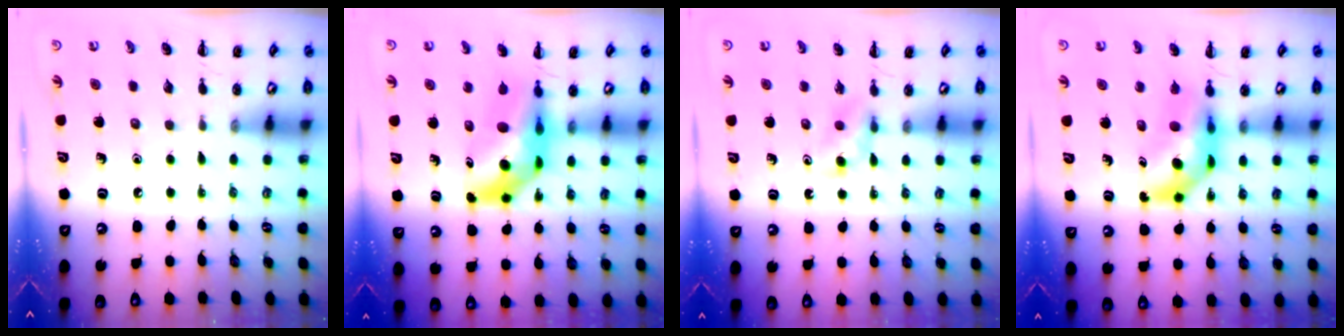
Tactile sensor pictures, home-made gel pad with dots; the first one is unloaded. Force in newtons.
{"total": 9.3, "press": 8.8, "slide": 3.1}
{"total": 2.7, "press": 2.4, "slide": 1.1}
{"total": 7.1, "press": 6.8, "slide": 2.0}